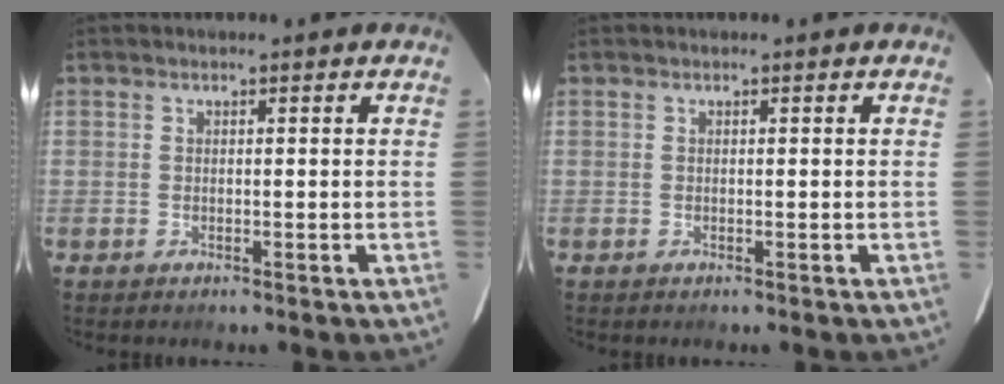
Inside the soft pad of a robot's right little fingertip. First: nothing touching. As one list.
[{"total": 0.0}]